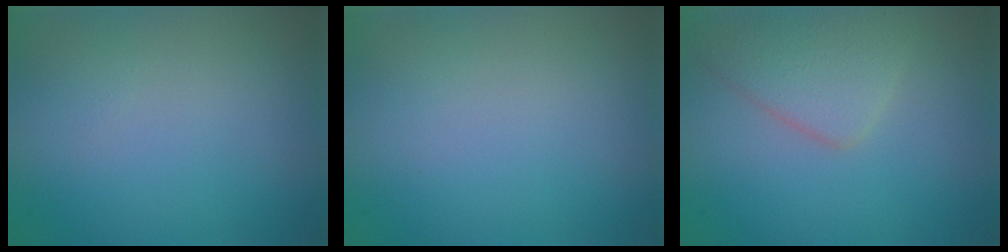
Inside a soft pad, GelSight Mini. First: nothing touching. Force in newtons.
{"total": 0.0}
{"total": 3.6, "press": 3.6, "slide": 0.2}